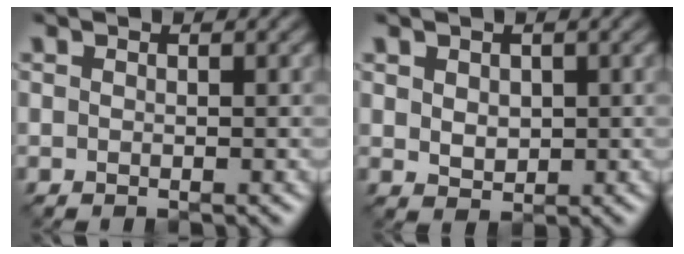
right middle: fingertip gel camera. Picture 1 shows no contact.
{"total": 1.8, "force": [0.5, 1.4, 1.0], "torque": [-0.020, -0.004, 0.013]}